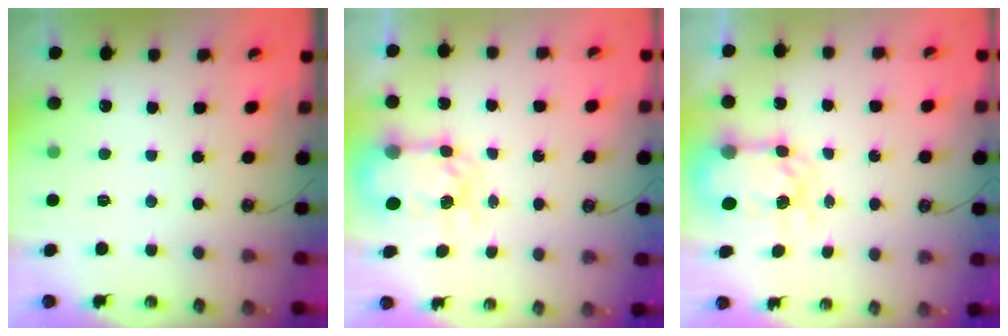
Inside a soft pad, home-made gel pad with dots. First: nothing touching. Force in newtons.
{"total": 7.1, "press": 7.1, "slide": 0.7}
{"total": 7.1, "press": 7.1, "slide": 0.7}